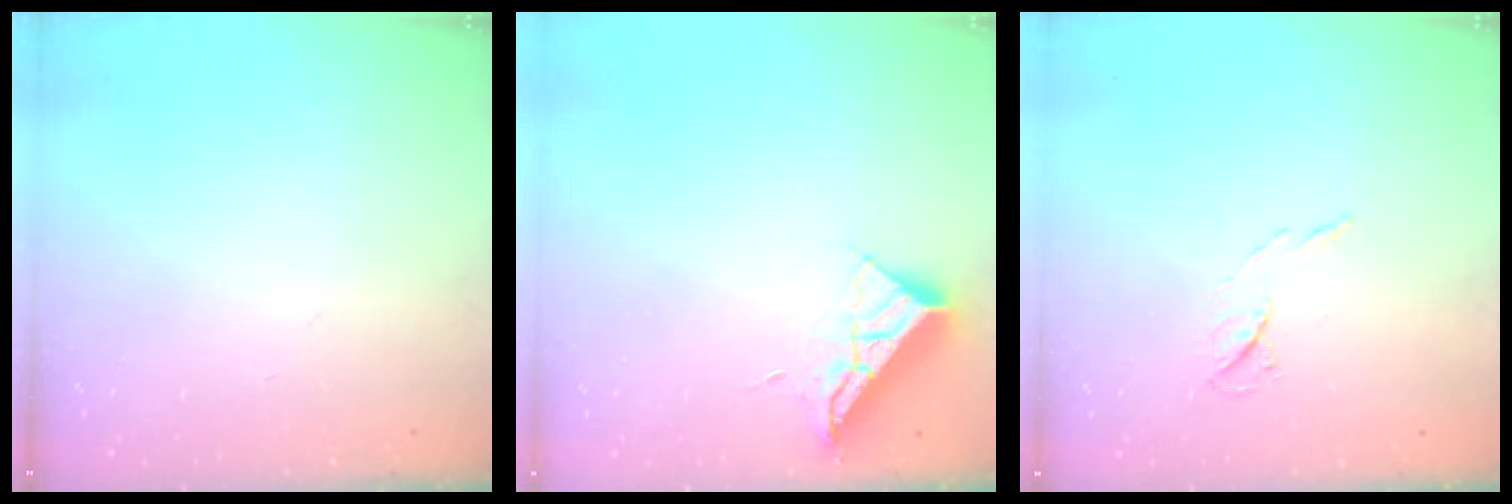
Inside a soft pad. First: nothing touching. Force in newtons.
{"total": 10.2, "press": 10.2, "slide": 0.5}
{"total": 6.1, "press": 5.9, "slide": 1.3}